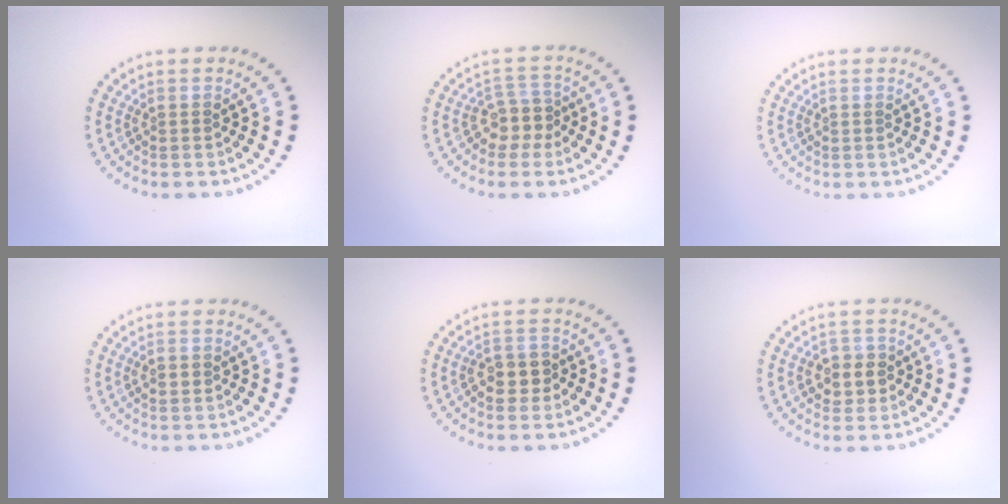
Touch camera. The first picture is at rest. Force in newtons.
{"total": 2.7, "press": 2.1, "slide": 1.6}
{"total": 0.0}
{"total": 1.3, "press": 1.3, "slide": 0.2}
{"total": 2.4, "press": 2.4, "slide": 0.5}
{"total": 2.2, "press": 2.0, "slide": 0.8}